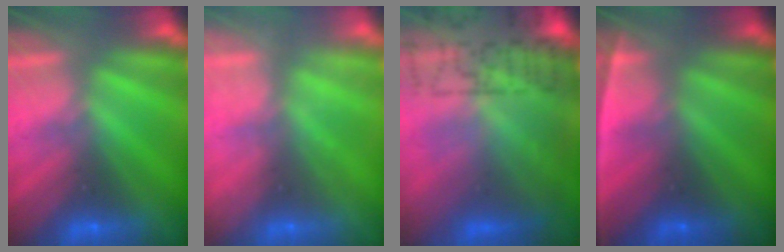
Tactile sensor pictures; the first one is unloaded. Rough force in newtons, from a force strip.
{"total": 2.2}
{"total": 7.5}
{"total": 2.8}